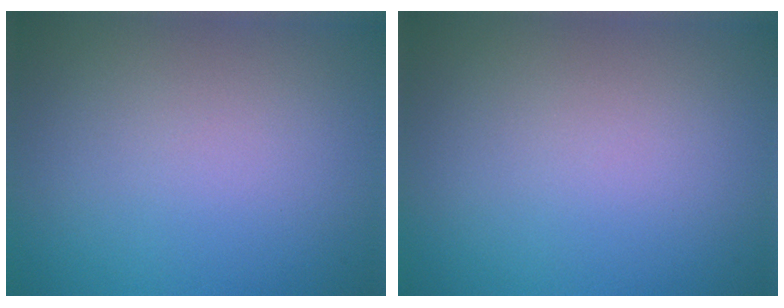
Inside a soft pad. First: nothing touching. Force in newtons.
{"total": 0.0}